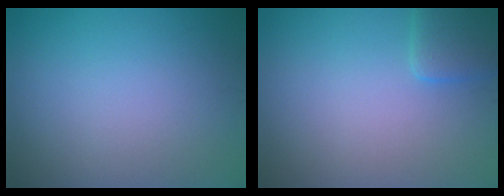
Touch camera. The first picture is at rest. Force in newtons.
{"total": 2.4, "press": 2.4, "slide": 0.3}